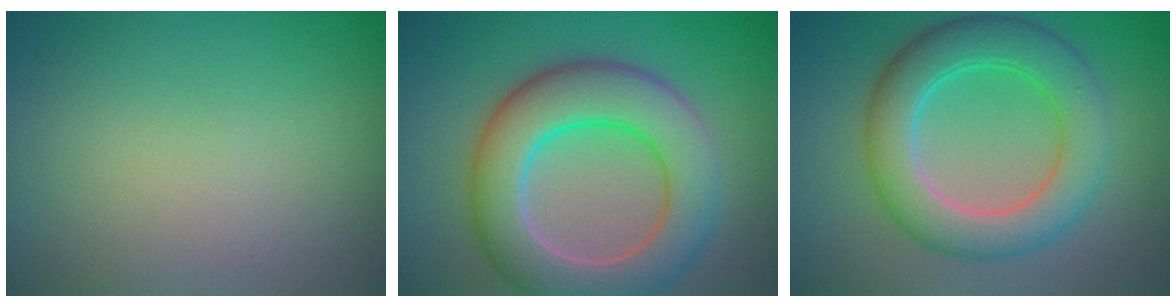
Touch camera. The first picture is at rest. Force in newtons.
{"total": 9.1, "press": 9.0, "slide": 0.7}
{"total": 7.1, "press": 7.1, "slide": 0.3}